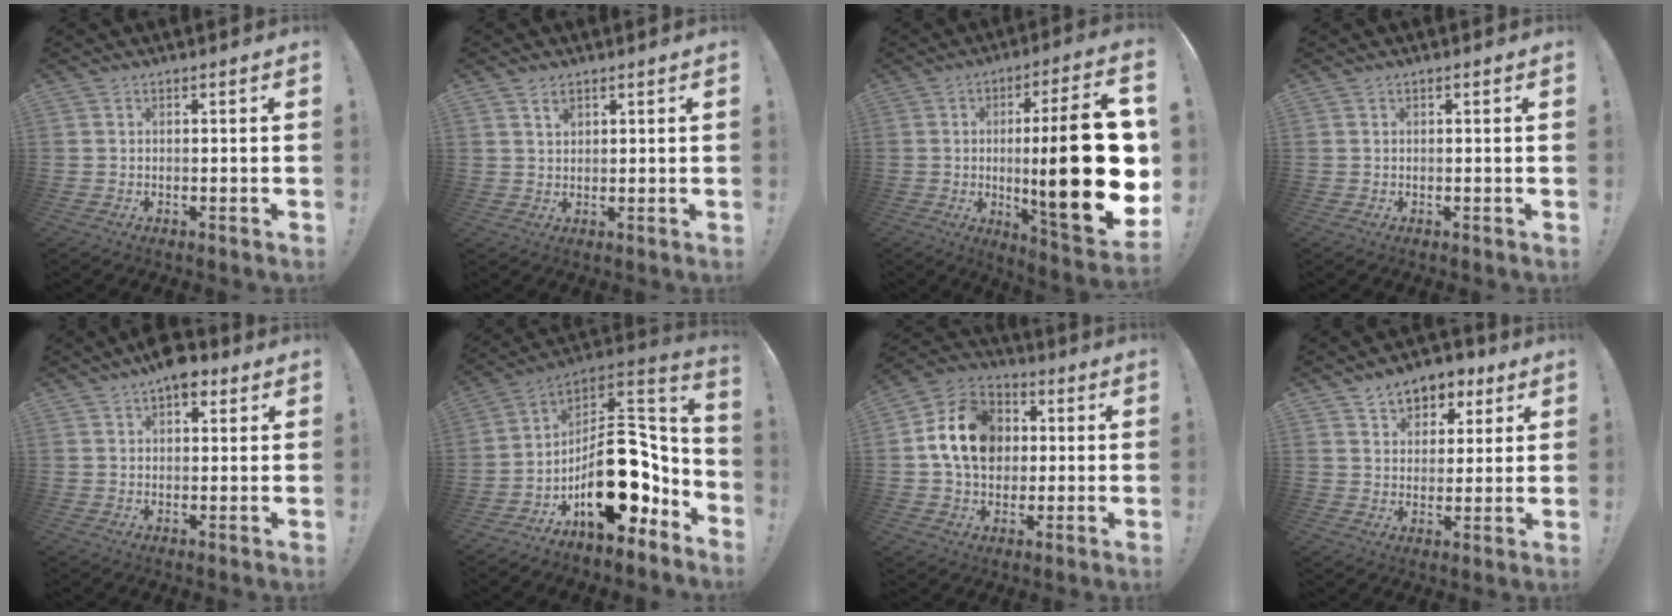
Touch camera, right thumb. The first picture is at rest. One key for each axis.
{"total": 2.2, "fx": 1.5, "fy": 1.3, "fz": 1.1, "tx": -0.008, "ty": -0.009, "tz": 0.024}
{"total": 27.2, "fx": -0.8, "fy": 5.3, "fz": 26.6, "tx": -0.427, "ty": -0.010, "tz": -0.010}
{"total": 0.0}
{"total": 6.5, "fx": 4.0, "fy": 3.4, "fz": 3.9, "tx": -0.045, "ty": -0.016, "tz": 0.068}
{"total": 22.1, "fx": -6.0, "fy": 12.8, "fz": 17.0, "tx": -0.243, "ty": 0.028, "tz": -0.080}
{"total": 16.2, "fx": 2.5, "fy": 13.0, "fz": 9.3, "tx": -0.155, "ty": 0.008, "tz": 0.055}
{"total": 8.2, "fx": 5.0, "fy": 6.0, "fz": 2.6, "tx": -0.026, "ty": -0.032, "tz": 0.092}